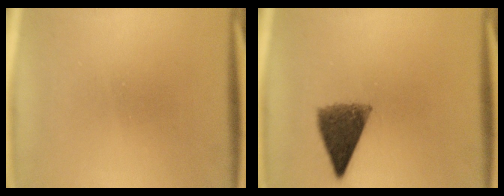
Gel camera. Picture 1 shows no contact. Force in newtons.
{"total": 7.4}